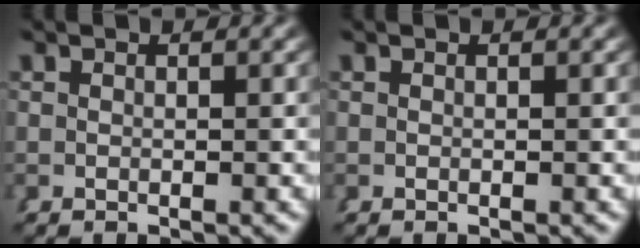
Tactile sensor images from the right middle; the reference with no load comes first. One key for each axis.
{"total": 0.0}